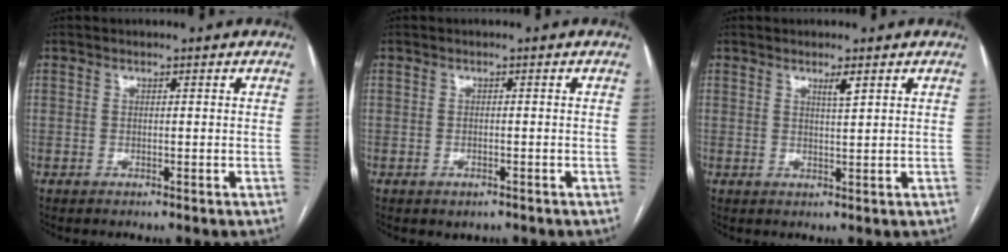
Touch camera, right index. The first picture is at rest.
{"total": 1.4, "force": [-0.8, 1.0, 0.6], "torque": [-0.012, 0.000, -0.003]}
{"total": 2.0, "force": [1.2, -0.1, 1.6], "torque": [-0.031, -0.006, 0.021]}